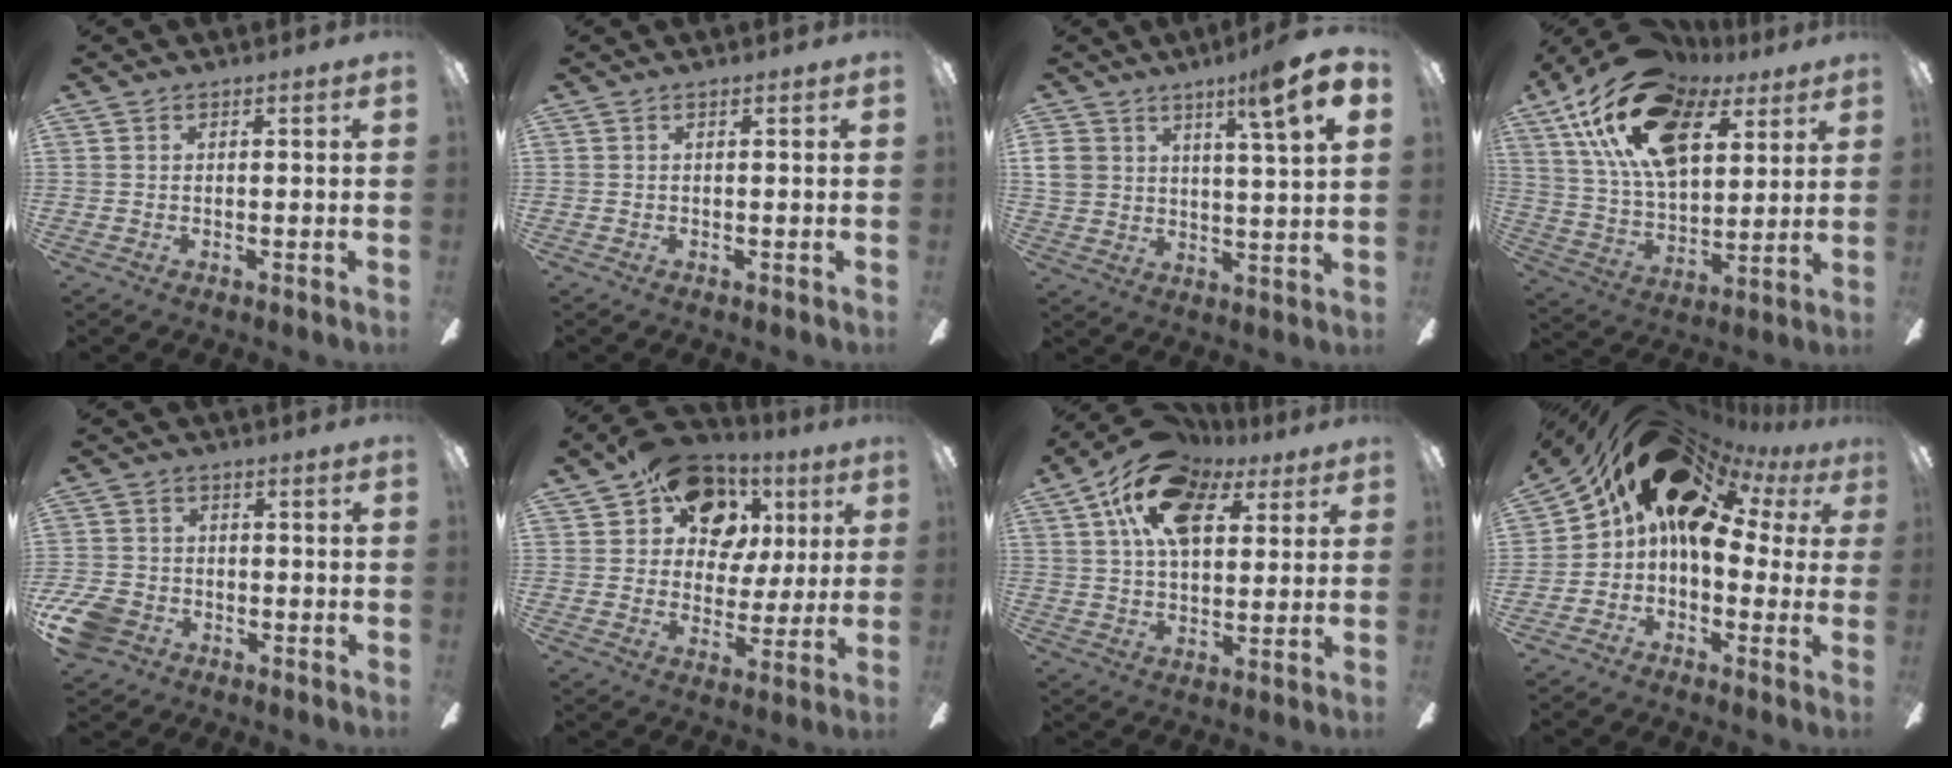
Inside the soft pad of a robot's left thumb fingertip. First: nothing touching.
{"total": 0.0}
{"total": 12.9, "force": [7.9, 4.2, 9.4], "torque": [-0.146, -0.030, 0.130]}
{"total": 23.6, "force": [12.7, 12.6, 15.3], "torque": [-0.286, -0.050, 0.224]}
{"total": 8.1, "force": [-4.1, 5.9, 3.6], "torque": [-0.092, 0.027, -0.077]}
{"total": 16.8, "force": [8.5, 12.0, 8.0], "torque": [-0.126, -0.035, 0.159]}
{"total": 17.0, "force": [7.9, 9.8, 11.3], "torque": [-0.191, -0.008, 0.141]}
{"total": 19.3, "force": [8.8, 11.5, 12.8], "torque": [-0.232, -0.035, 0.153]}